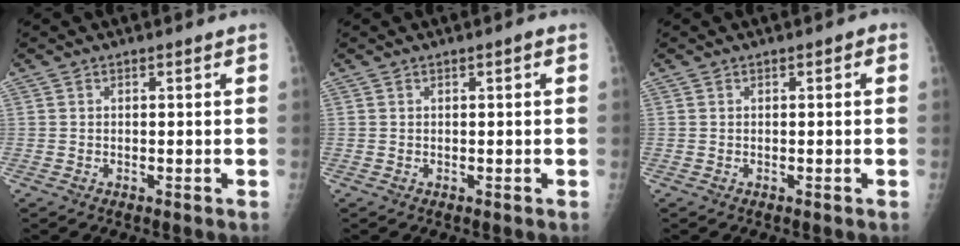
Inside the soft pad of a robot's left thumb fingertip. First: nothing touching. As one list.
[{"total": 0.8, "force": [0.2, 0.1, 0.7], "torque": [-0.013, 0.002, 0.001]}, {"total": 0.8, "force": [0.2, 0.4, 0.7], "torque": [-0.006, 0.002, -0.001]}]